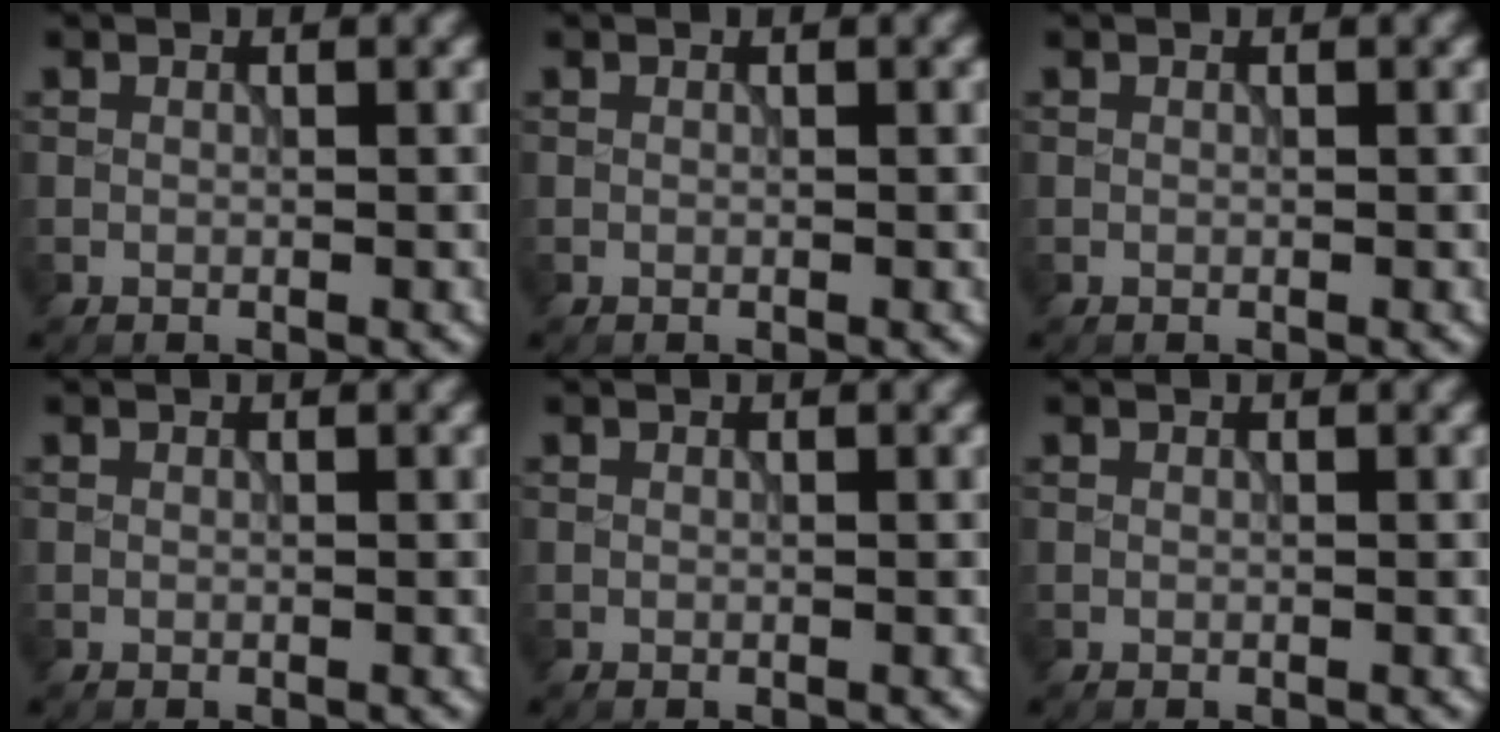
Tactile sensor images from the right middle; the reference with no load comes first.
{"total": 0.0}
{"total": 0.0}
{"total": 0.0}
{"total": 0.0}
{"total": 0.0}